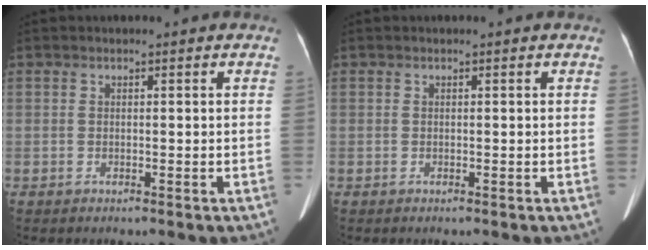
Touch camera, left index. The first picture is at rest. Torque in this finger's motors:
{"motor_torque": [-0.01, -0.10, 0.01, 0.00]}